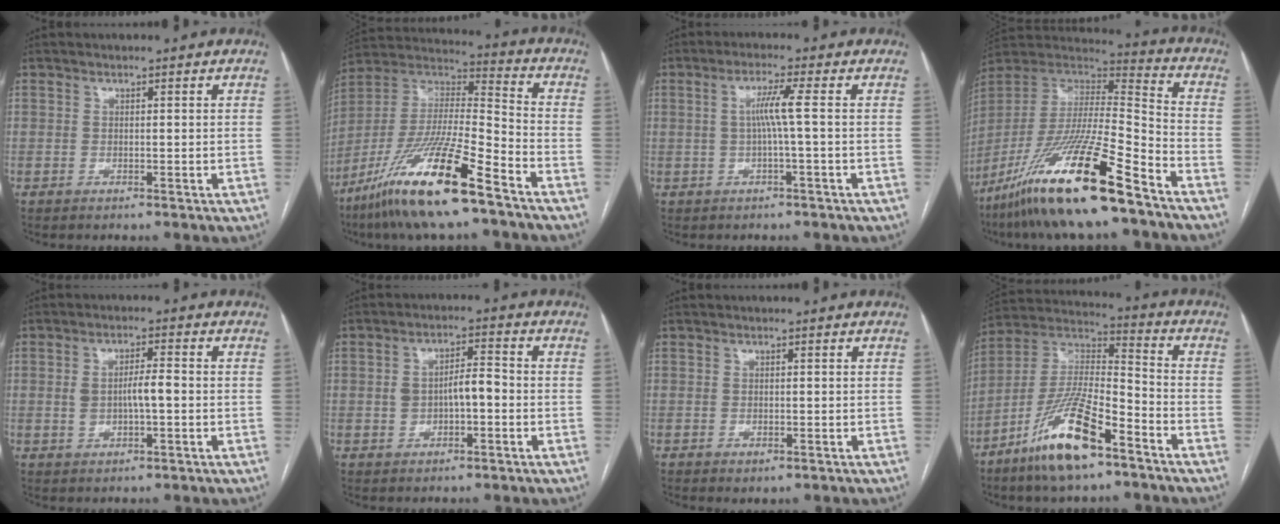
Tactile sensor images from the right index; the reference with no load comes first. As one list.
[{"total": 20.6, "force": [-13.1, 1.8, 15.8], "torque": [-0.339, -0.036, -0.244]}, {"total": 3.9, "force": [0.1, -0.8, 3.8], "torque": [-0.072, 0.007, 0.003]}, {"total": 24.2, "force": [-16.7, 1.6, 17.4], "torque": [-0.345, -0.042, -0.308]}, {"total": 4.5, "force": [-0.3, 1.4, 4.2], "torque": [-0.083, 0.010, 0.001]}, {"total": 5.2, "force": [-0.7, 2.3, 4.6], "torque": [-0.088, 0.021, -0.007]}, {"total": 1.1, "force": [-0.5, 0.7, 0.7], "torque": [-0.008, 0.000, -0.001]}, {"total": 16.2, "force": [-9.8, 3.5, 12.4], "torque": [-0.251, -0.007, -0.181]}]